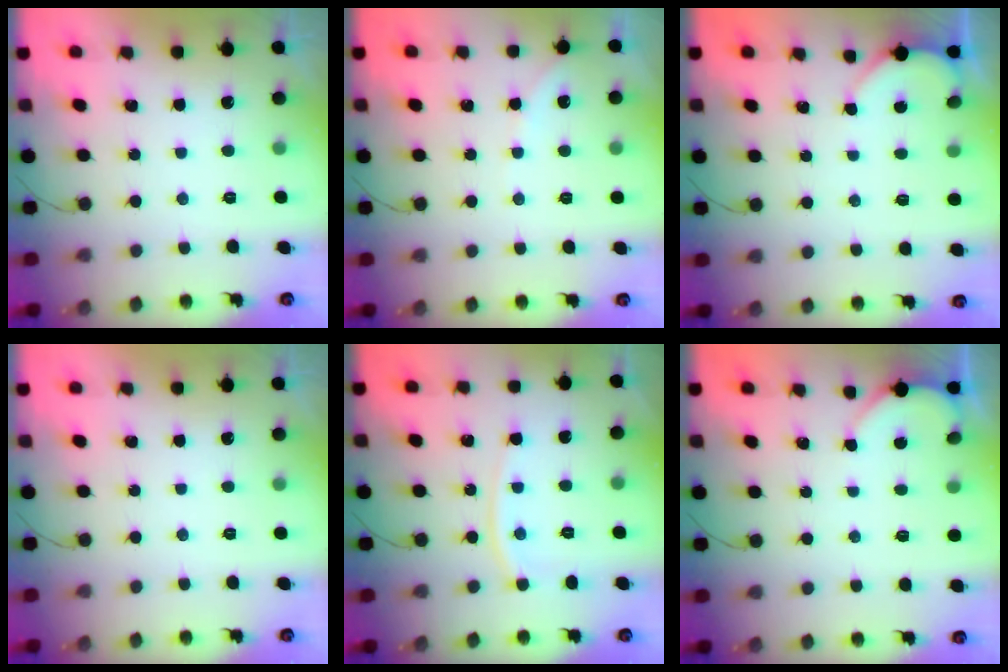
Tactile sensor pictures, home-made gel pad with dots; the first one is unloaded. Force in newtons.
{"total": 3.1, "press": 3.0, "slide": 0.5}
{"total": 2.0, "press": 2.0, "slide": 0.2}
{"total": 0.0}
{"total": 5.9, "press": 5.8, "slide": 0.8}
{"total": 2.0, "press": 2.0, "slide": 0.2}